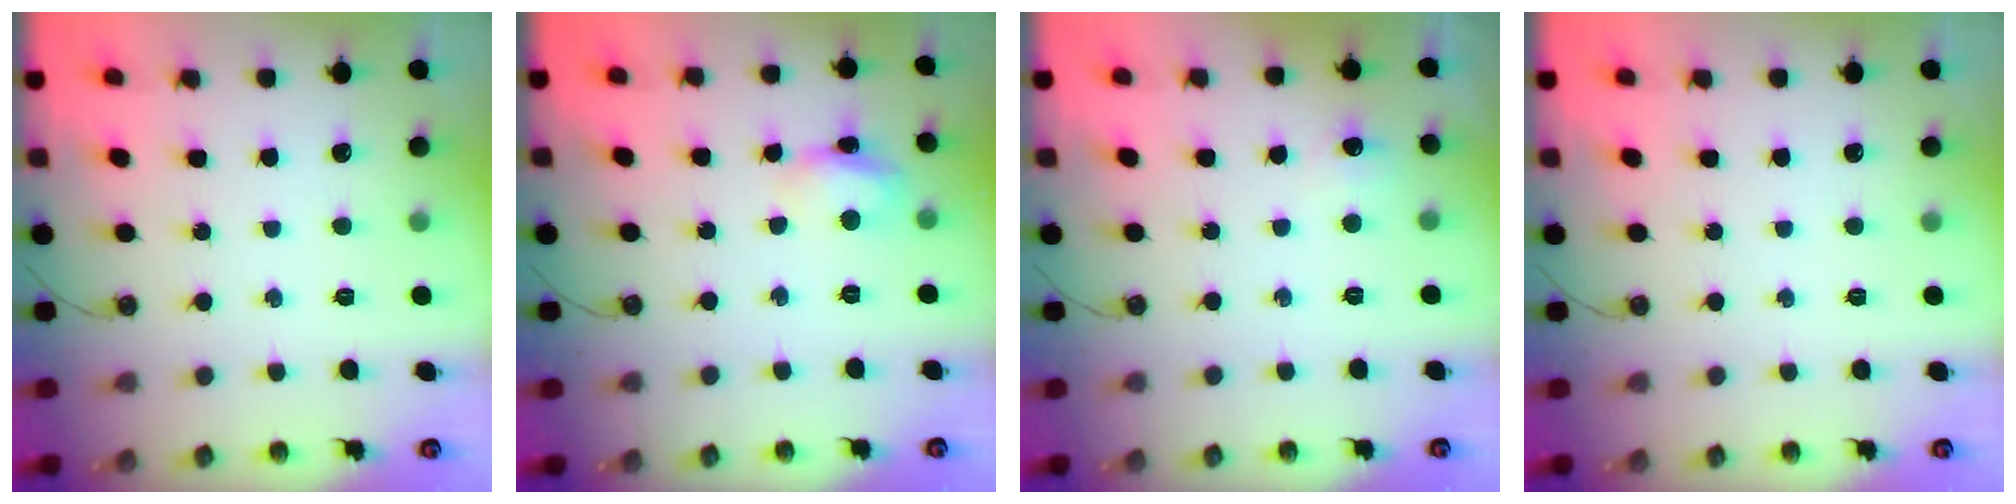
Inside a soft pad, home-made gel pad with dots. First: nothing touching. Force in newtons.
{"total": 7.3, "press": 7.3, "slide": 0.5}
{"total": 4.4, "press": 4.4, "slide": 0.5}
{"total": 0.0}